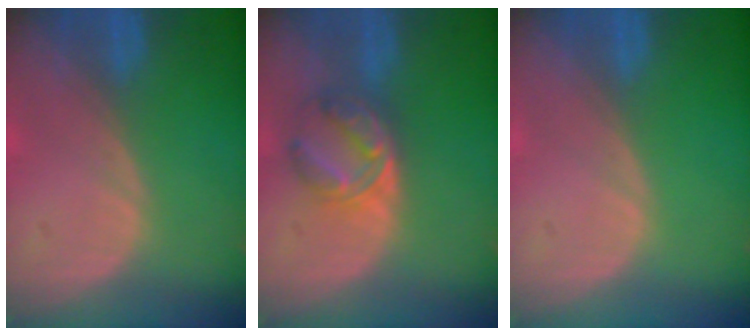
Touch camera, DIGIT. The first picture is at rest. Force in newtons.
{"total": 5.8, "press": 5.6, "slide": 1.7}
{"total": 0.0}